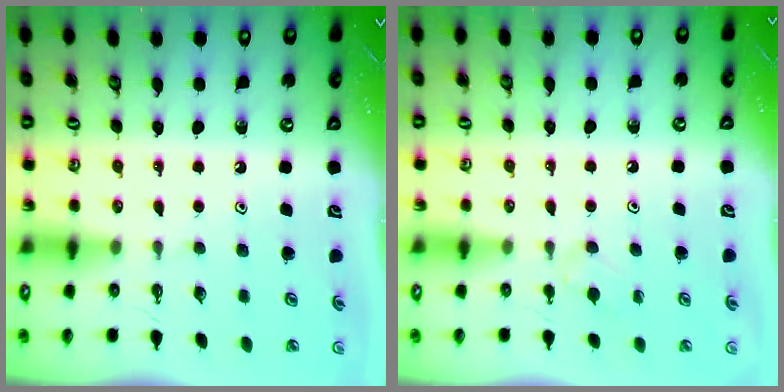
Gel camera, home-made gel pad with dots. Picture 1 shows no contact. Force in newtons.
{"total": 3.5, "press": 3.5, "slide": 0.6}